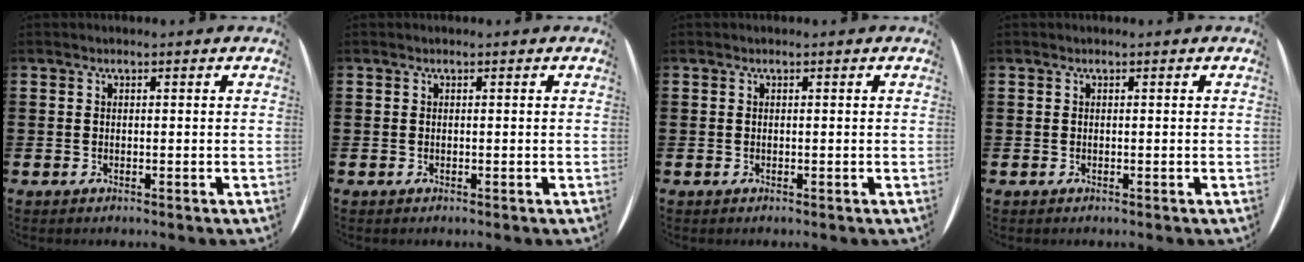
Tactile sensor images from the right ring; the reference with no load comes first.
{"total": 0.0}
{"total": 0.0}
{"total": 0.0}